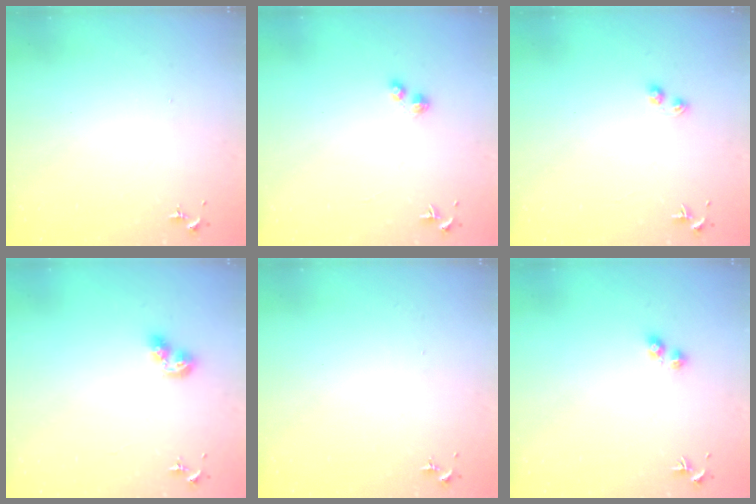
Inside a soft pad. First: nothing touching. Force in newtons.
{"total": 2.1, "press": 2.1, "slide": 0.4}
{"total": 2.2, "press": 2.2, "slide": 0.2}
{"total": 6.9, "press": 6.9, "slide": 0.7}
{"total": 0.0}
{"total": 2.2, "press": 2.2, "slide": 0.6}